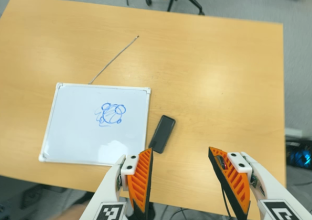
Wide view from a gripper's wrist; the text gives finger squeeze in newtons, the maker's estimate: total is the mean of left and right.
{"total": 0.0}